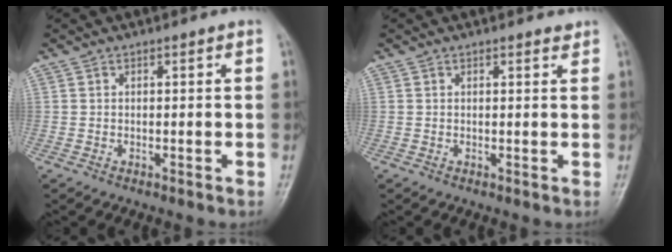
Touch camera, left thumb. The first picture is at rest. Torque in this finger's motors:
{"motor_torque": [-0.19, 0.00, -0.37, -0.10, 0.04]}